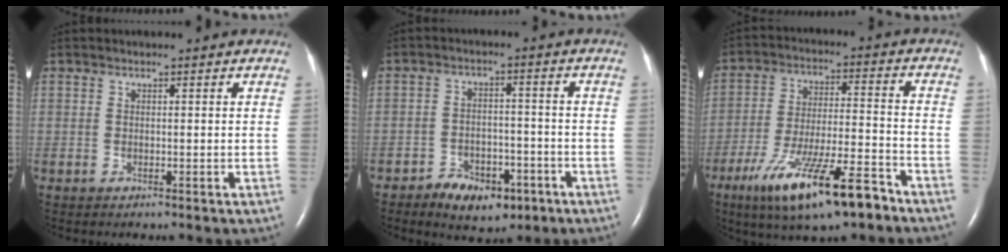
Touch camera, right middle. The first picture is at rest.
{"total": 7.8, "force": [-4.8, 4.4, 4.3], "torque": [-0.070, 0.008, -0.069]}
{"total": 16.3, "force": [-10.6, 2.7, 12.1], "torque": [-0.207, -0.024, -0.177]}